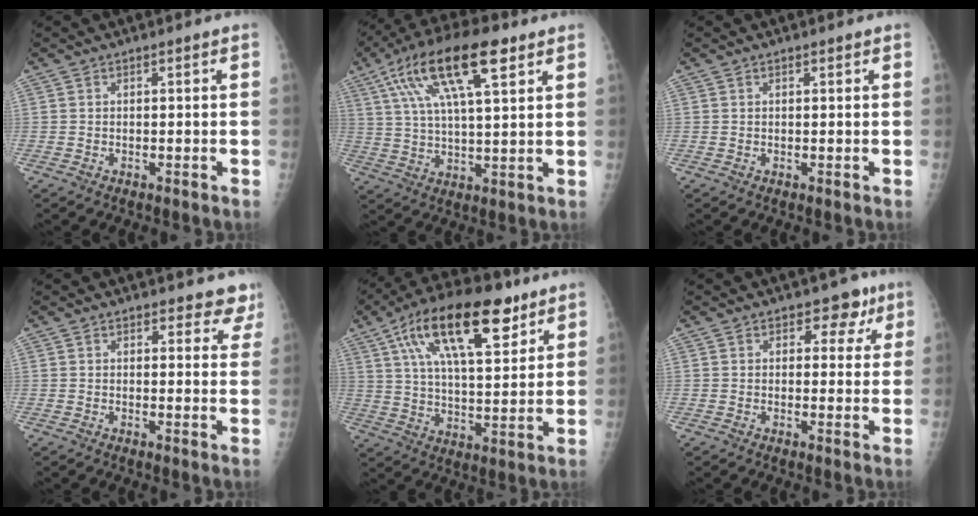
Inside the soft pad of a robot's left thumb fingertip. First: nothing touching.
{"total": 17.5, "force": [8.4, 5.7, 14.3], "torque": [-0.255, 0.002, 0.148]}
{"total": 0.5, "force": [0.4, 0.2, 0.3], "torque": [-0.005, -0.002, 0.005]}
{"total": 5.2, "force": [4.6, 2.3, 0.9], "torque": [0.030, -0.023, 0.038]}
{"total": 21.0, "force": [10.9, 8.4, 15.9], "torque": [-0.248, -0.017, 0.183]}
{"total": 5.2, "force": [2.9, 3.7, 2.3], "torque": [0.011, -0.007, 0.031]}